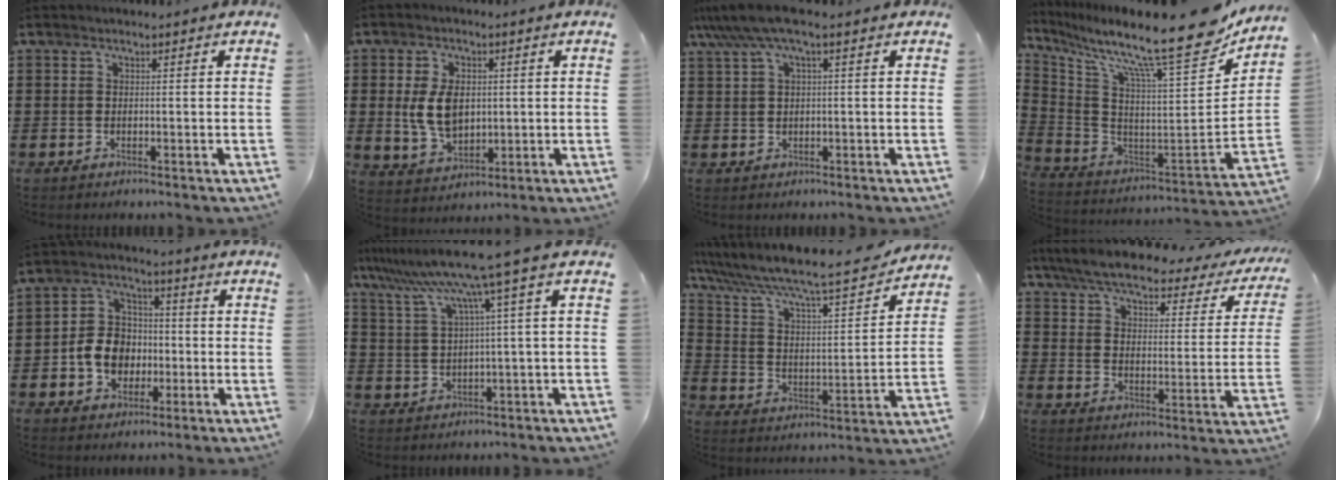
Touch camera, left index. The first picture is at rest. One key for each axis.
{"total": 7.3, "fx": 0.7, "fy": 4.6, "fz": 5.6, "tx": -0.126, "ty": 0.003, "tz": 0.007}
{"total": 4.9, "fx": 2.0, "fy": 0.7, "fz": 4.4, "tx": -0.102, "ty": 0.000, "tz": 0.031}
{"total": 15.4, "fx": 11.7, "fy": 1.1, "fz": 10.0, "tx": -0.195, "ty": -0.095, "tz": 0.184}
{"total": 7.8, "fx": -1.7, "fy": 6.7, "fz": 3.7, "tx": -0.101, "ty": 0.018, "tz": -0.032}
{"total": 9.2, "fx": 5.3, "fy": -0.9, "fz": 7.4, "tx": -0.174, "ty": -0.035, "tz": 0.083}
{"total": 9.1, "fx": 7.8, "fy": 1.0, "fz": 4.6, "tx": -0.124, "ty": -0.057, "tz": 0.126}
{"total": 6.5, "fx": 5.5, "fy": 0.9, "fz": 3.2, "tx": -0.087, "ty": -0.031, "tz": 0.094}